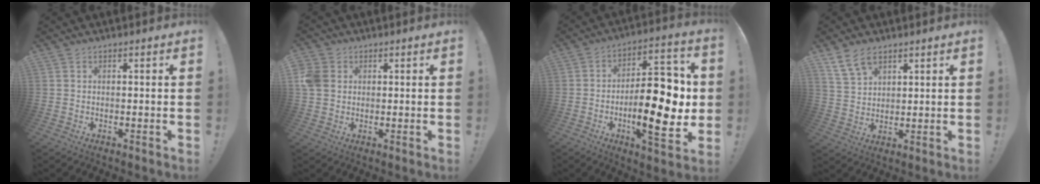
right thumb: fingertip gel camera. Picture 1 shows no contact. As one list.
[{"total": 6.3, "force": [1.3, 5.4, 3.0], "torque": [-0.065, 0.008, 0.027]}, {"total": 22.2, "force": [-3.2, 9.3, 19.9], "torque": [-0.288, 0.014, -0.046]}, {"total": 8.2, "force": [5.7, 4.6, 3.7], "torque": [-0.072, -0.021, 0.114]}]